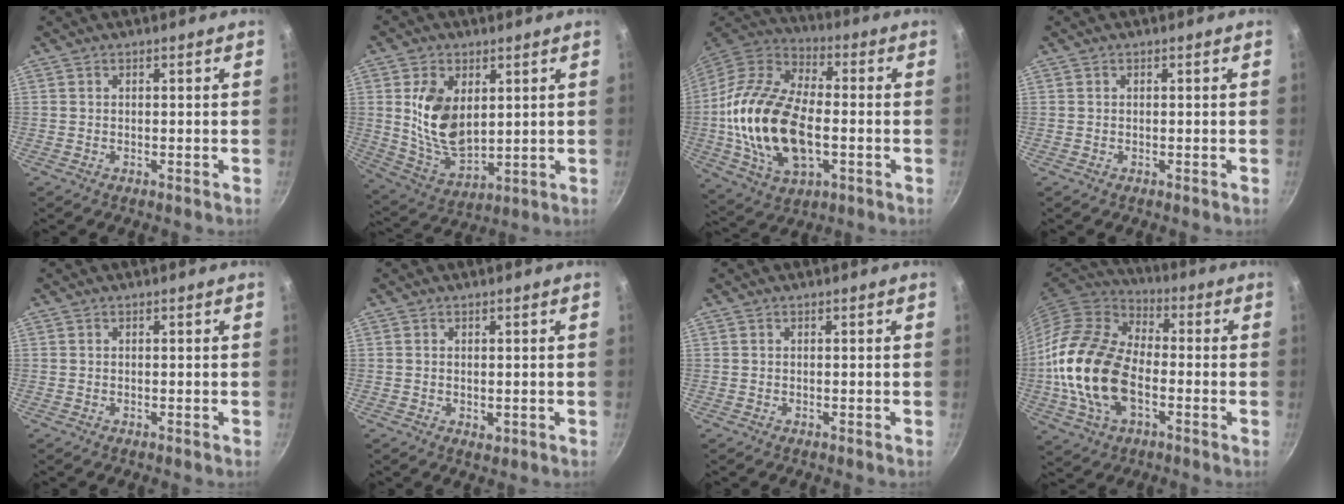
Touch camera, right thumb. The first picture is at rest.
{"total": 13.0, "force": [2.8, 8.0, 9.9], "torque": [-0.169, -0.025, 0.067]}
{"total": 23.5, "force": [-2.8, 13.3, 19.1], "torque": [-0.367, 0.028, -0.053]}
{"total": 0.0}
{"total": 0.0}
{"total": 1.3, "force": [0.1, 0.9, 1.0], "torque": [-0.014, -0.004, 0.003]}
{"total": 0.0}
{"total": 20.7, "force": [-3.5, 12.7, 15.9], "torque": [-0.295, 0.026, -0.076]}